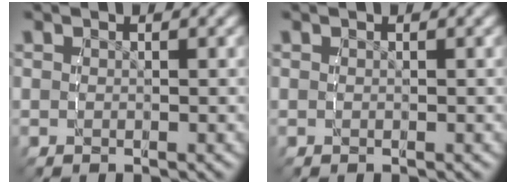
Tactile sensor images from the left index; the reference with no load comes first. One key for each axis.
{"total": 0.0}